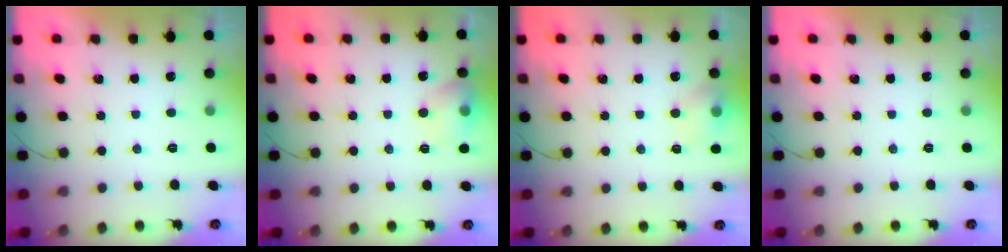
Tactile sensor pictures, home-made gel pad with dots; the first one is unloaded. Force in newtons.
{"total": 9.8, "press": 9.7, "slide": 1.5}
{"total": 7.9, "press": 7.7, "slide": 1.5}
{"total": 0.0}